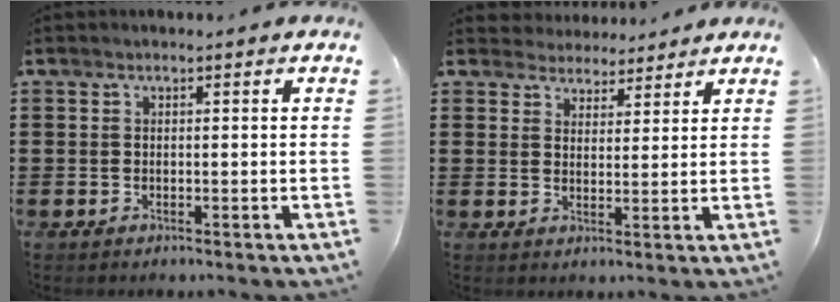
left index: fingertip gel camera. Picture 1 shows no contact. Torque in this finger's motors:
{"motor_torque": [0.65, 0.62, 0.22, 0.03]}